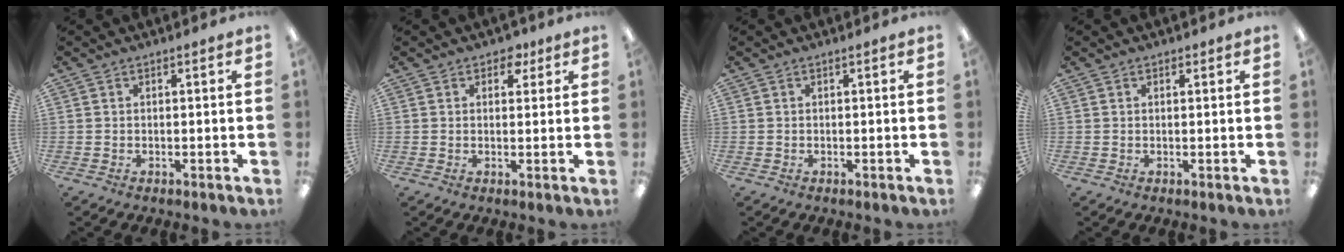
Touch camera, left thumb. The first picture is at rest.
{"total": 3.5, "force": [2.2, 2.4, 1.5], "torque": [-0.009, -0.004, 0.035]}
{"total": 0.0}
{"total": 0.8, "force": [0.5, 0.5, 0.2], "torque": [-0.003, 0.002, 0.009]}